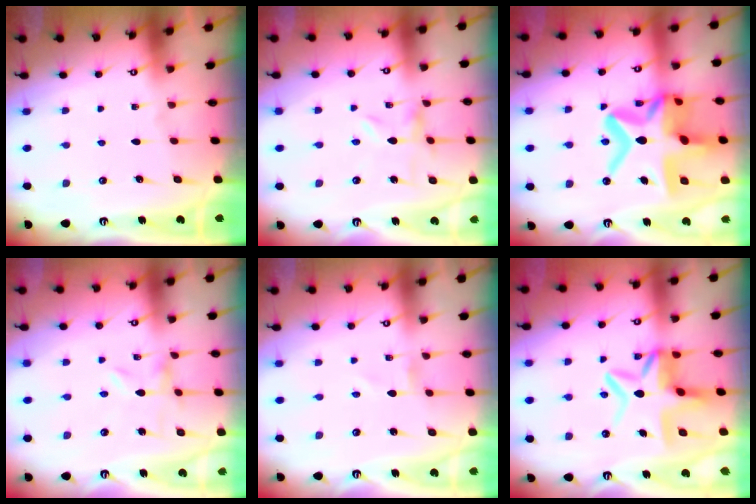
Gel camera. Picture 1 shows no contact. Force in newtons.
{"total": 0.0}
{"total": 23.5, "press": 23.3, "slide": 2.5}
{"total": 0.0}
{"total": 0.0}
{"total": 10.1, "press": 9.9, "slide": 2.3}